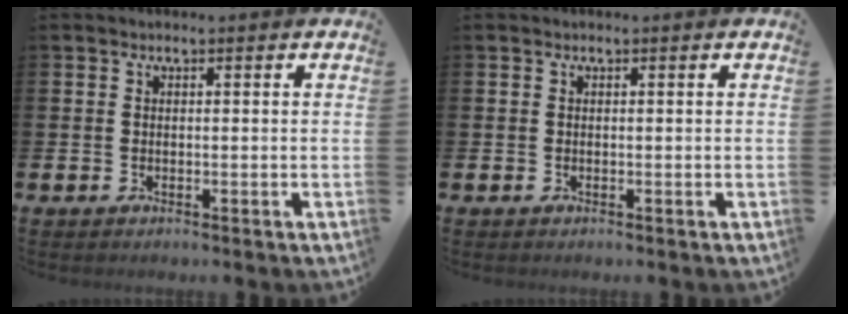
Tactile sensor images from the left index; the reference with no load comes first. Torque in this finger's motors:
{"motor_torque": [0.00, 0.00, 0.00, 0.01]}